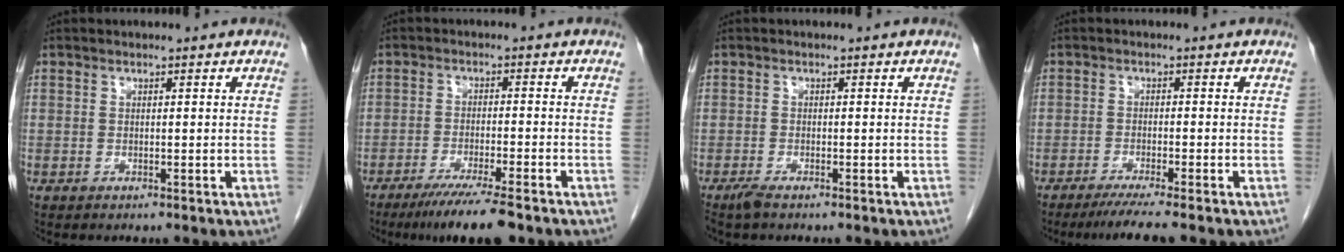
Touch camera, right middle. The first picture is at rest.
{"total": 8.1, "force": [-6.0, 0.0, 5.5], "torque": [-0.088, -0.021, -0.097]}
{"total": 1.6, "force": [-1.2, 0.2, 0.9], "torque": [-0.027, -0.005, -0.025]}
{"total": 5.1, "force": [-4.1, -0.9, 2.9], "torque": [-0.045, -0.015, -0.067]}